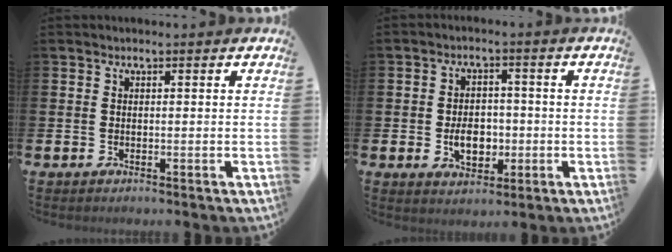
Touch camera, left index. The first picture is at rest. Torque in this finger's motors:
{"motor_torque": [0.70, 0.61, 0.29, 0.13]}